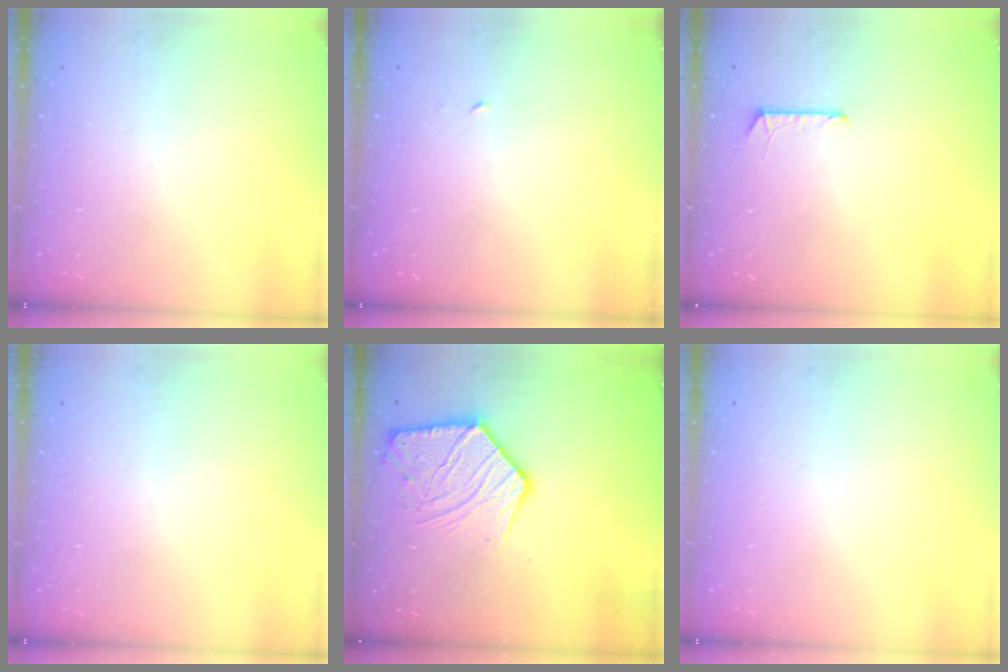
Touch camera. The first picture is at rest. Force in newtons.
{"total": 1.8, "press": 1.8, "slide": 0.1}
{"total": 4.8, "press": 4.8, "slide": 0.5}
{"total": 0.0}
{"total": 14.5, "press": 14.4, "slide": 1.3}
{"total": 0.0}